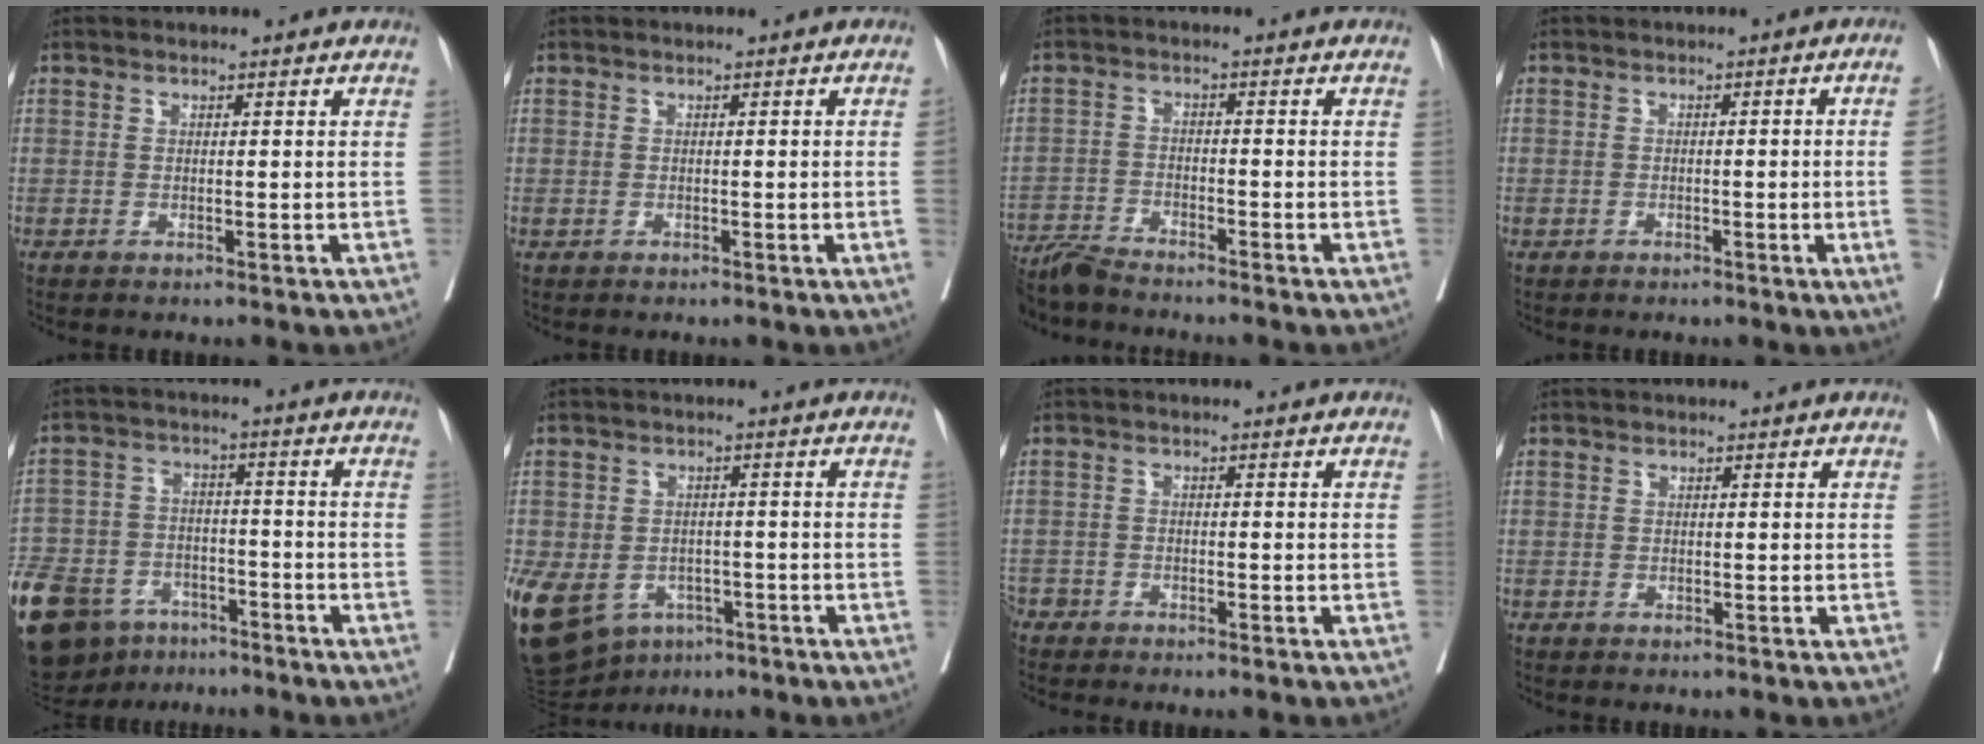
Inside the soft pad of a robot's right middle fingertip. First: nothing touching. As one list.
[{"total": 0.7, "force": [0.0, -0.1, 0.7], "torque": [-0.013, 0.006, 0.003]}, {"total": 6.4, "force": [-6.2, -0.2, 1.6], "torque": [-0.018, -0.020, -0.113]}, {"total": 4.3, "force": [-0.7, -0.9, 4.1], "torque": [-0.050, 0.003, -0.009]}, {"total": 24.7, "force": [-15.5, 14.6, 12.5], "torque": [-0.358, -0.030, -0.253]}, {"total": 23.2, "force": [-10.3, 17.5, 11.4], "torque": [-0.349, -0.023, -0.147]}, {"total": 2.6, "force": [-2.5, 0.5, 0.2], "torque": [0.003, -0.007, -0.049]}, {"total": 0.7, "force": [-0.2, 0.7, -0.1], "torque": [0.008, 0.008, -0.005]}]